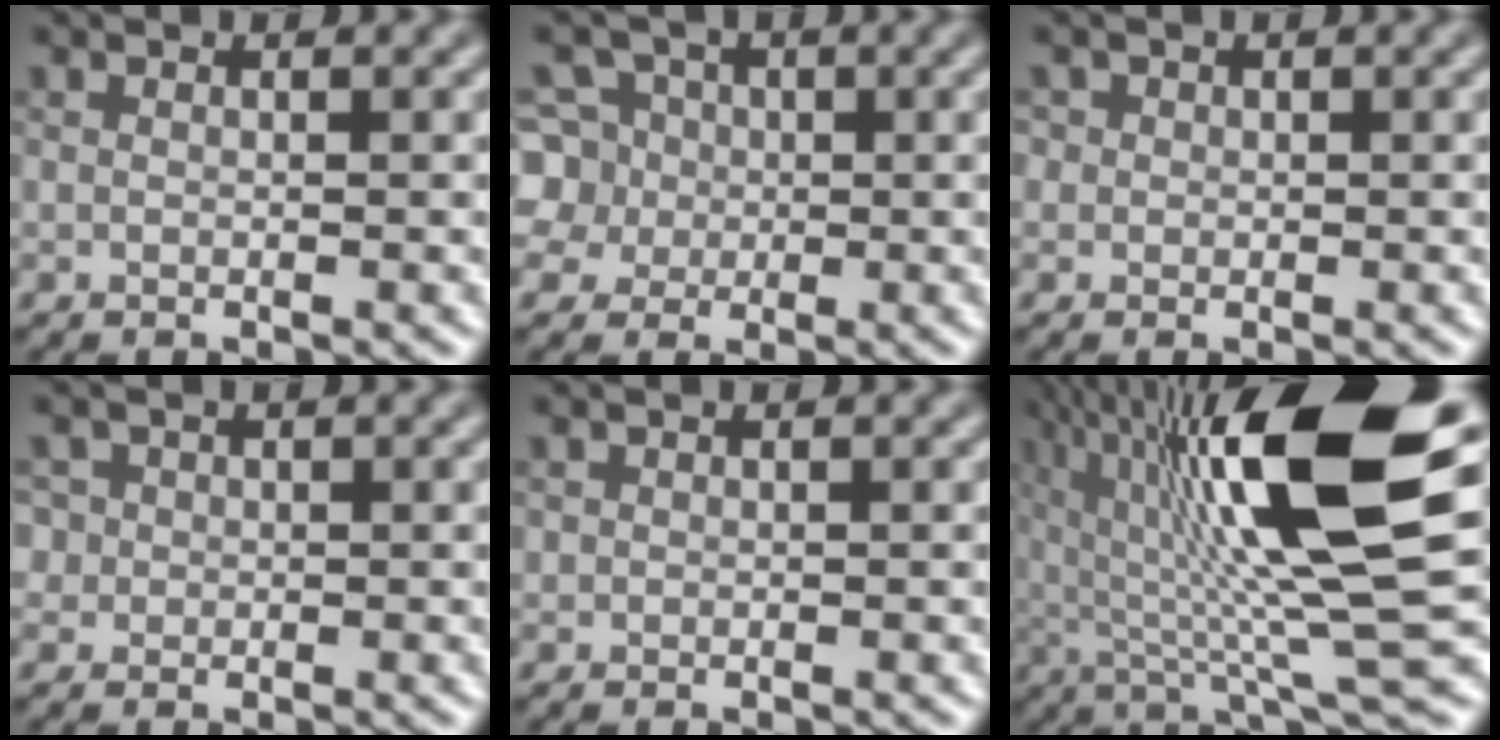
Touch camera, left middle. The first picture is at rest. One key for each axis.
{"total": 6.5, "fx": 1.2, "fy": 6.1, "fz": 2.1, "tx": -0.050, "ty": 0.037, "tz": 0.010}
{"total": 0.6, "fx": 0.0, "fy": 0.4, "fz": -0.4, "tx": 0.006, "ty": 0.001, "tz": 0.005}
{"total": 1.2, "fx": 0.4, "fy": 1.1, "fz": -0.3, "tx": -0.003, "ty": -0.003, "tz": 0.024}
{"total": 0.6, "fx": -0.2, "fy": -0.2, "fz": -0.5, "tx": 0.005, "ty": 0.002, "tz": 0.005}
{"total": 13.3, "fx": 3.5, "fy": 2.3, "fz": 12.6, "tx": -0.216, "ty": 0.011, "tz": 0.069}